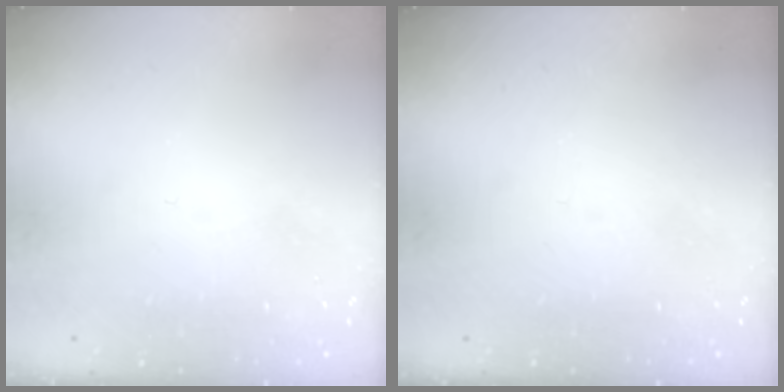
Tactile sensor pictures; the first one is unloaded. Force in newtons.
{"total": 0.0}